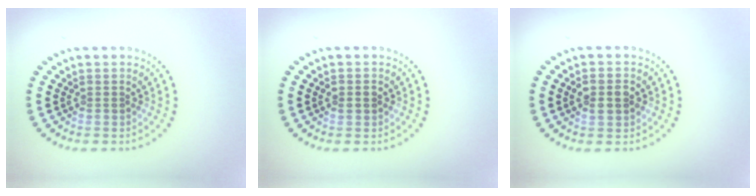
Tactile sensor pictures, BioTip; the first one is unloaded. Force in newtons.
{"total": 1.3, "press": 1.3, "slide": 0.1}
{"total": 2.0, "press": 2.0, "slide": 0.1}